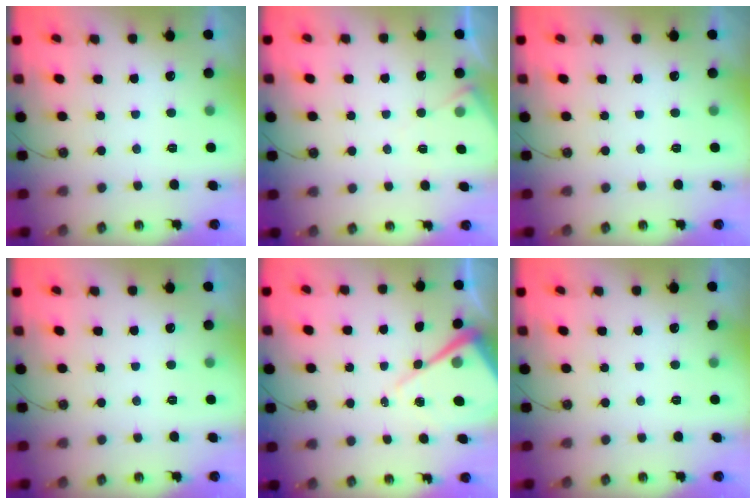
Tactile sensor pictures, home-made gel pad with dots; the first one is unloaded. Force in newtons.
{"total": 5.0, "press": 4.9, "slide": 0.7}
{"total": 0.0}
{"total": 0.0}
{"total": 10.6, "press": 10.6, "slide": 0.9}
{"total": 0.0}